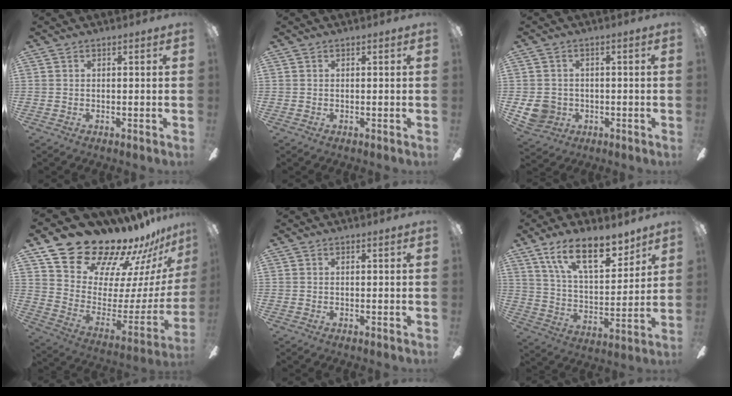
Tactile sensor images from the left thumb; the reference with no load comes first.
{"total": 0.0}
{"total": 6.3, "force": [-0.8, 5.9, 2.1], "torque": [-0.047, 0.007, -0.011]}
{"total": 22.0, "force": [19.8, 7.9, 5.3], "torque": [-0.091, -0.166, 0.370]}
{"total": 0.0}
{"total": 16.9, "force": [11.8, 6.9, 9.9], "torque": [-0.162, -0.065, 0.206]}